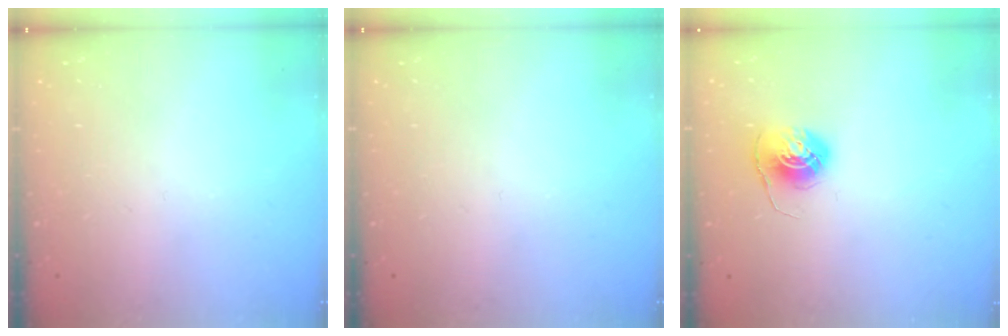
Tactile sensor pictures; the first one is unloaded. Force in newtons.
{"total": 0.0}
{"total": 6.0, "press": 6.0, "slide": 0.5}